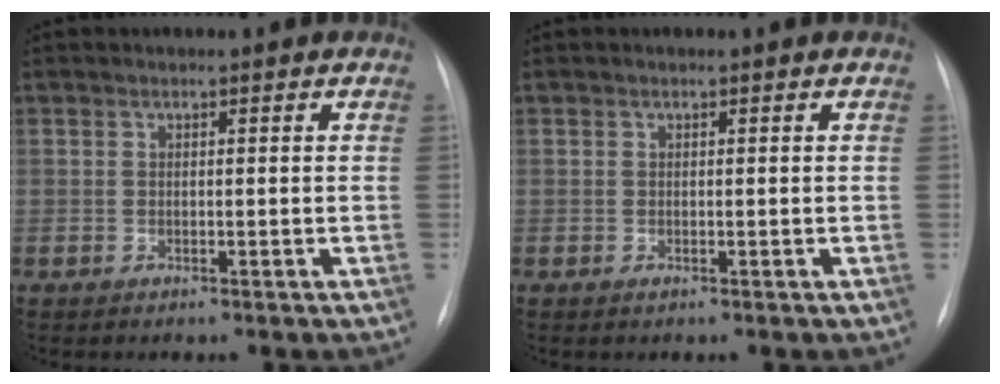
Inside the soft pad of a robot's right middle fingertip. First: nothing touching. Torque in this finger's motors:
{"motor_torque": [-0.20, -0.06, 0.02, 0.00]}